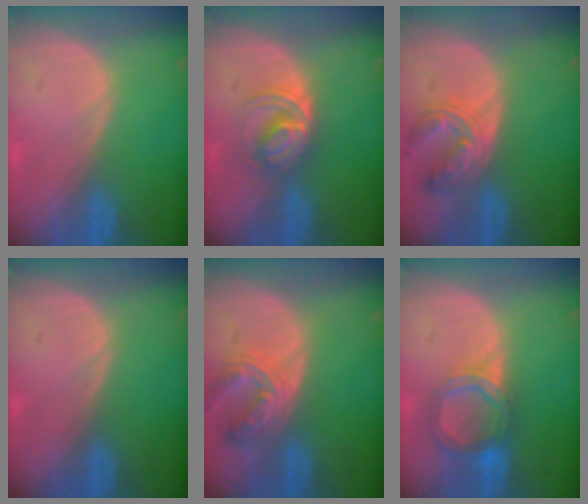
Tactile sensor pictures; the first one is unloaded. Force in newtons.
{"total": 5.4, "press": 5.3, "slide": 1.1}
{"total": 6.3, "press": 6.2, "slide": 1.1}
{"total": 0.0}
{"total": 6.8, "press": 6.3, "slide": 2.5}
{"total": 6.4, "press": 5.6, "slide": 3.0}